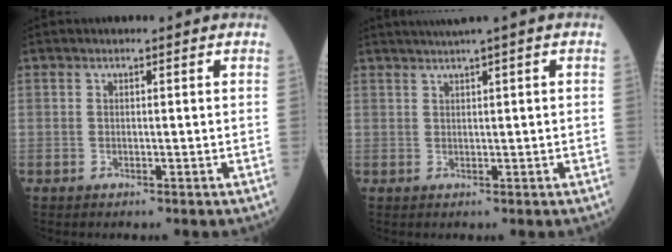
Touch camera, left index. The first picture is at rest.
{"total": 2.8, "force": [1.9, -0.8, 1.8], "torque": [-0.037, 0.010, 0.042]}